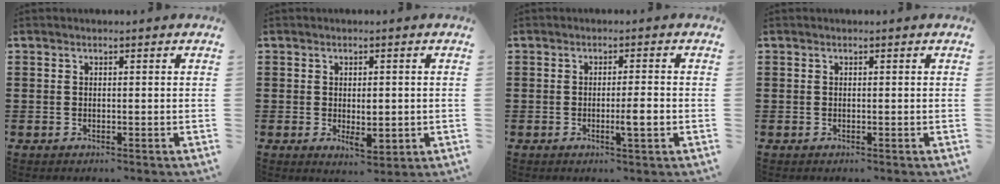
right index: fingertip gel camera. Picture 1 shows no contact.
{"total": 3.1, "force": [0.0, 1.5, 2.7], "torque": [-0.036, -0.005, -0.002]}
{"total": 3.2, "force": [-0.9, 0.1, 3.1], "torque": [-0.052, -0.005, -0.015]}
{"total": 0.0}